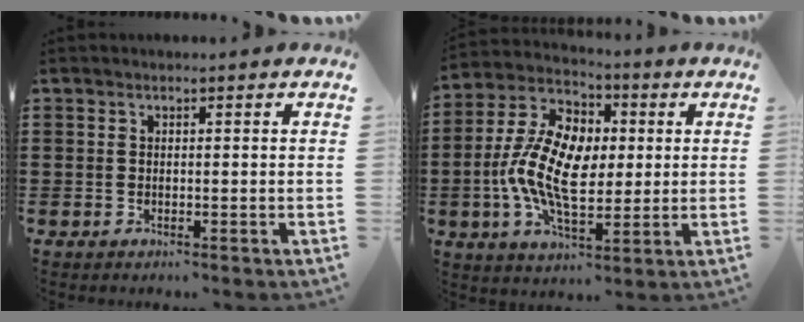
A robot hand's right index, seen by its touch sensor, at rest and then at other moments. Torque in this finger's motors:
{"motor_torque": [2.14, 0.00, 1.06, 0.21]}